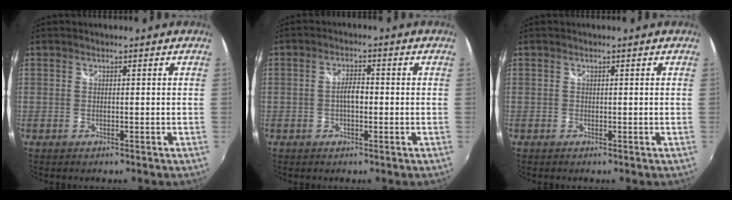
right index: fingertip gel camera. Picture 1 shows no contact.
{"total": 3.1, "force": [-0.6, 1.4, 2.7], "torque": [-0.051, 0.006, -0.011]}
{"total": 0.0}